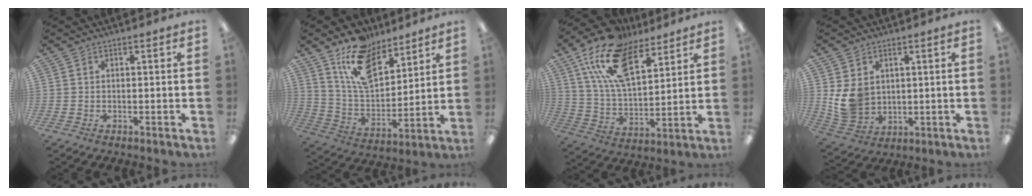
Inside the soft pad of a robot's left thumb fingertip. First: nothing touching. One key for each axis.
{"total": 15.0, "fx": 10.7, "fy": 7.7, "fz": 7.3, "tx": -0.135, "ty": -0.052, "tz": 0.198}
{"total": 19.6, "fx": 12.3, "fy": 9.5, "fz": 12.0, "tx": -0.224, "ty": -0.047, "tz": 0.221}
{"total": 8.5, "fx": 2.0, "fy": 7.1, "fz": 4.3, "tx": -0.100, "ty": -0.001, "tz": 0.041}